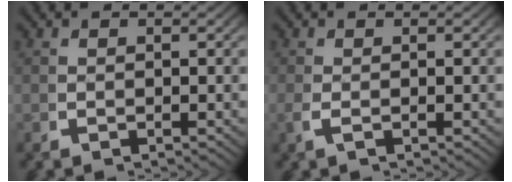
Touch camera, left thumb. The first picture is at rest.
{"total": 0.9, "force": [-0.2, 0.2, 0.9], "torque": [-0.033, -0.004, -0.001]}